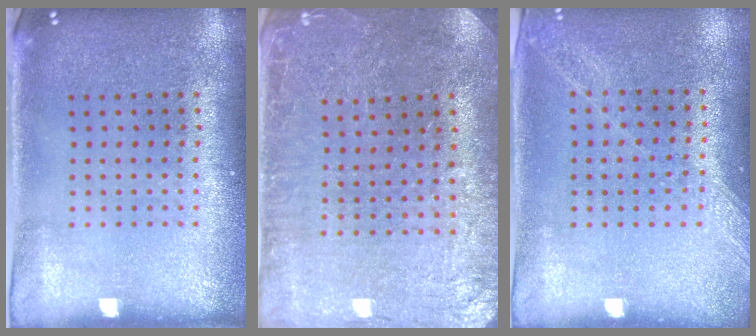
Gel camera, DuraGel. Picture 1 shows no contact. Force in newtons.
{"total": 1.1, "press": 1.1, "slide": 0.1}
{"total": 1.2, "press": 1.2, "slide": 0.2}